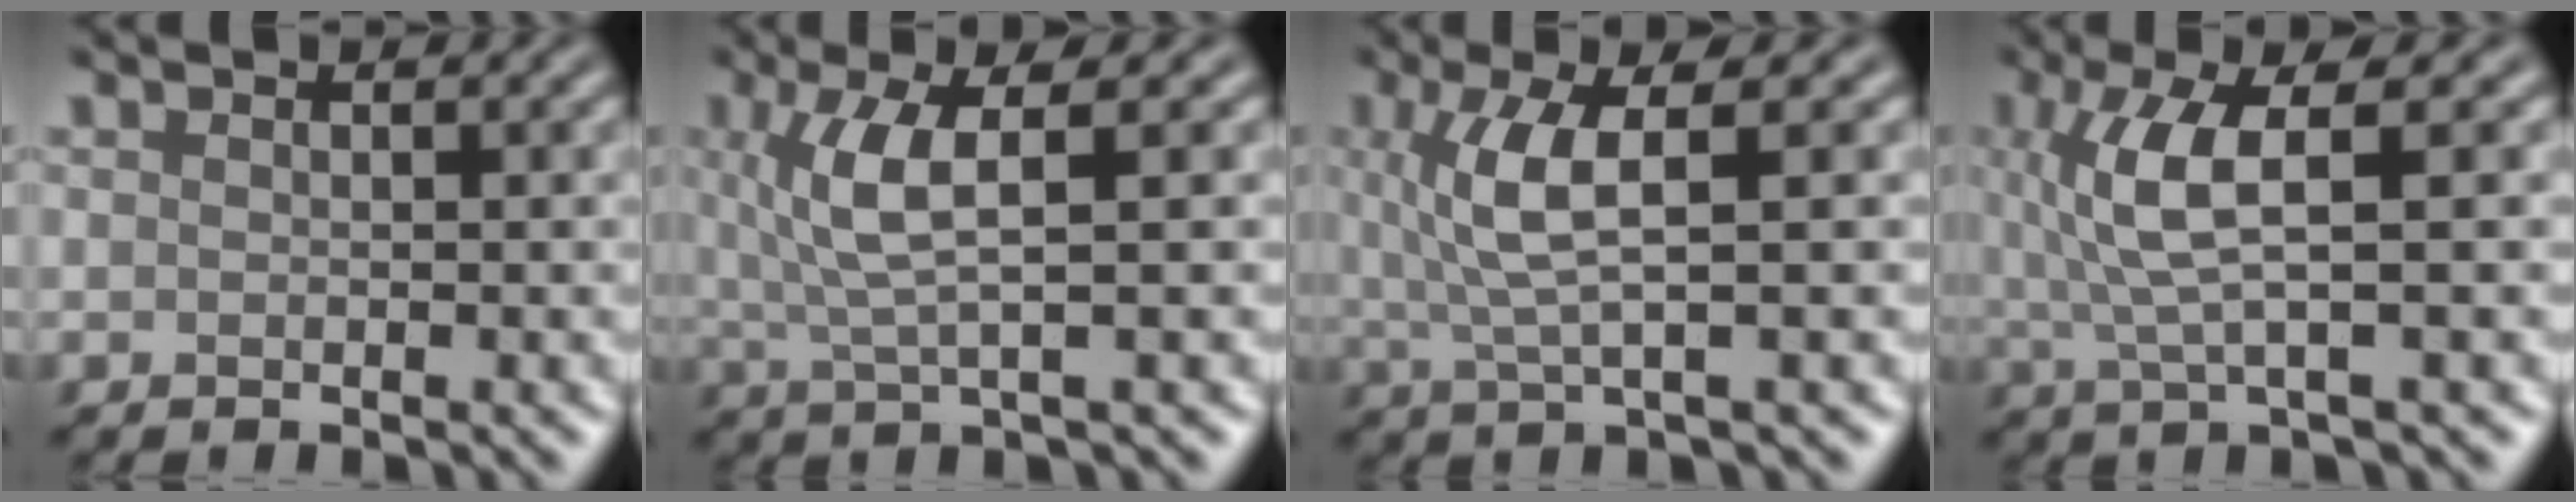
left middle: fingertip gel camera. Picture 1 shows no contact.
{"total": 4.4, "force": [1.1, 1.0, 4.2], "torque": [-0.088, 0.002, 0.026]}
{"total": 4.5, "force": [1.0, 1.0, 4.3], "torque": [-0.092, 0.003, 0.024]}
{"total": 5.0, "force": [1.1, 1.2, 4.8], "torque": [-0.109, 0.002, 0.024]}